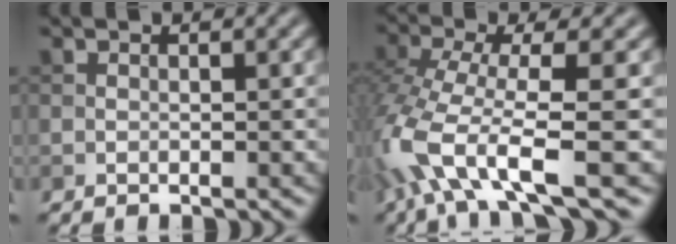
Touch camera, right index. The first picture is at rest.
{"total": 9.8, "force": [-5.0, 3.2, 7.8], "torque": [-0.172, -0.010, -0.101]}